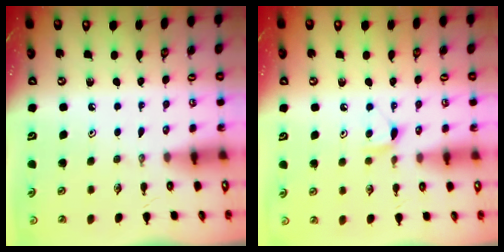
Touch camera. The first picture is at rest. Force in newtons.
{"total": 5.8, "press": 5.7, "slide": 0.9}